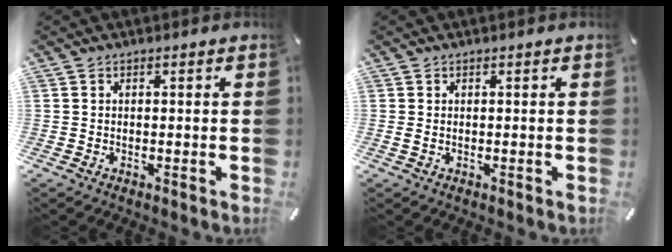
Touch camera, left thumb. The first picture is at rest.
{"total": 0.8, "force": [0.1, 0.2, 0.7], "torque": [-0.015, -0.001, 0.002]}